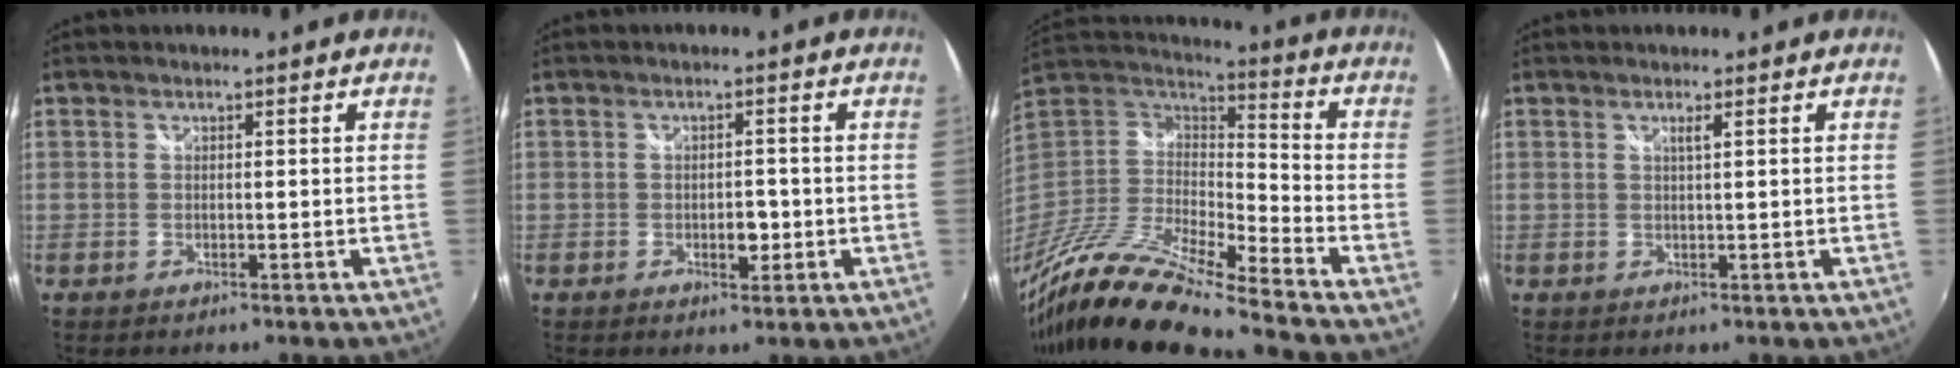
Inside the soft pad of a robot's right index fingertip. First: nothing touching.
{"total": 2.7, "force": [-0.8, 1.7, 2.0], "torque": [-0.030, -0.002, -0.013]}
{"total": 20.1, "force": [-15.3, 1.9, 13.0], "torque": [-0.238, -0.030, -0.297]}
{"total": 1.0, "force": [0.4, -0.3, 0.9], "torque": [-0.015, 0.000, 0.007]}